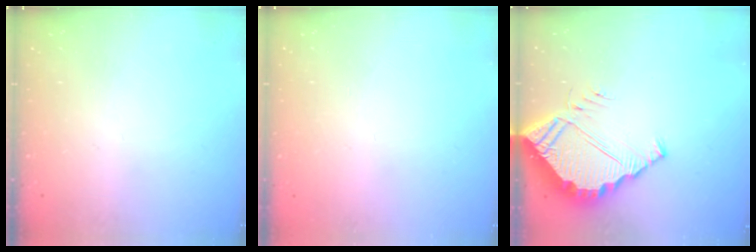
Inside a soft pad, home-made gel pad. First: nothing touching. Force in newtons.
{"total": 2.2, "press": 2.2, "slide": 0.1}
{"total": 6.5, "press": 6.4, "slide": 0.4}